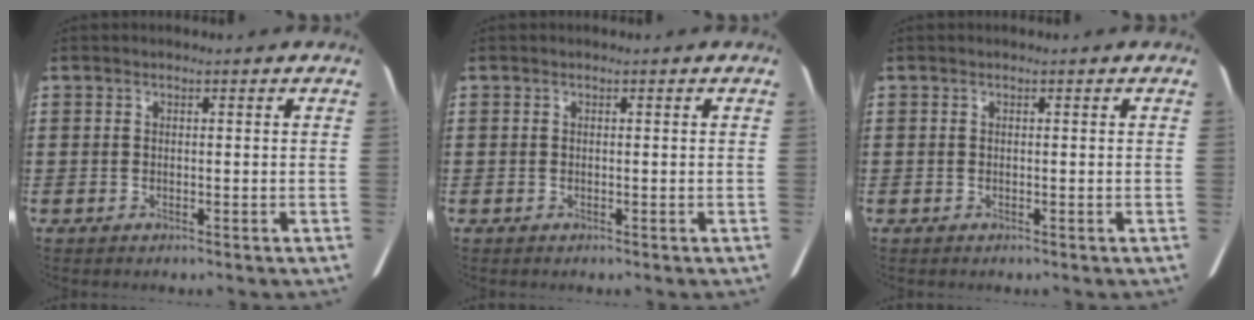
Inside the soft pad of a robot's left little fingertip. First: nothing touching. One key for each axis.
{"total": 0.0}
{"total": 0.0}